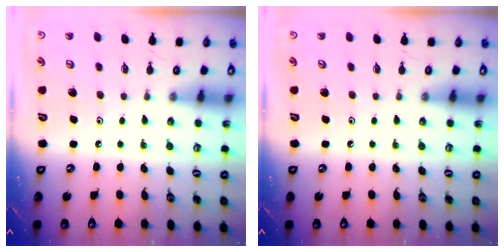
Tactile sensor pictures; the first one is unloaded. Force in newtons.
{"total": 0.0}